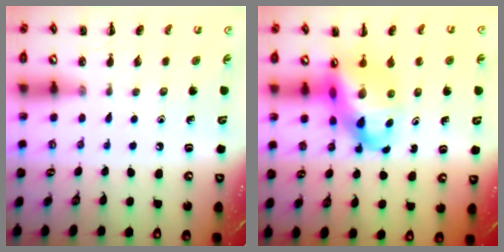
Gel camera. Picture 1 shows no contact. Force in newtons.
{"total": 12.6, "press": 12.1, "slide": 3.4}